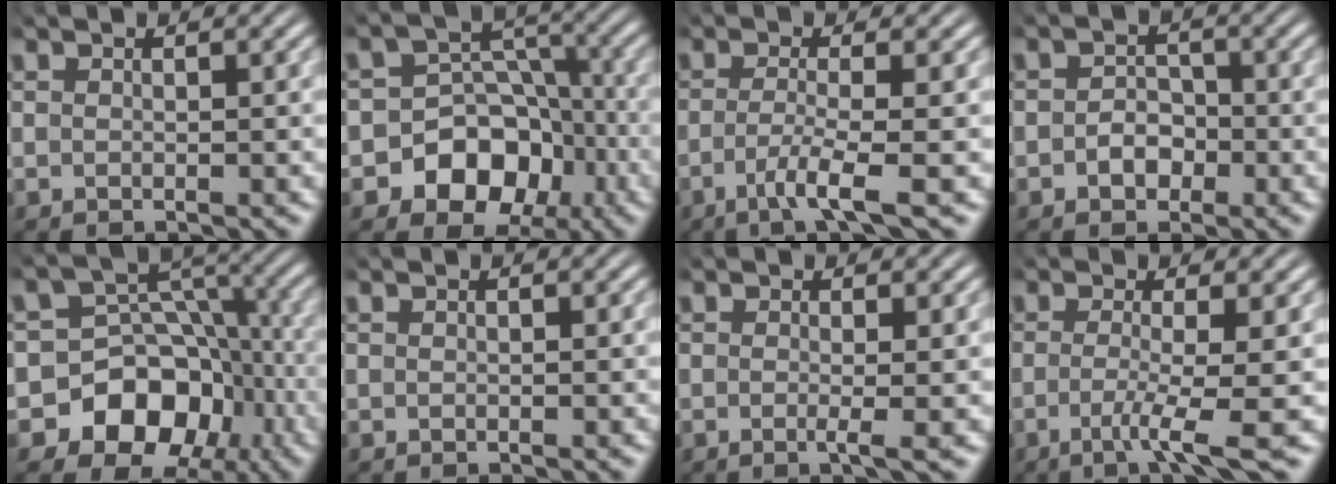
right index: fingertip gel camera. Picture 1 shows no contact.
{"total": 11.4, "force": [-3.9, 9.7, 4.4], "torque": [-0.094, -0.044, -0.056]}
{"total": 3.6, "force": [-1.8, -0.1, 3.2], "torque": [-0.070, -0.027, -0.020]}
{"total": 2.5, "force": [-1.3, 1.9, 0.9], "torque": [-0.005, -0.004, -0.024]}
{"total": 14.7, "force": [-5.1, 12.1, 6.4], "torque": [-0.142, -0.069, -0.069]}
{"total": 0.0}
{"total": 1.5, "force": [-0.3, -0.3, 1.4], "torque": [-0.024, -0.008, -0.007]}
{"total": 3.9, "force": [-1.6, -0.4, 3.5], "torque": [-0.072, -0.027, -0.022]}